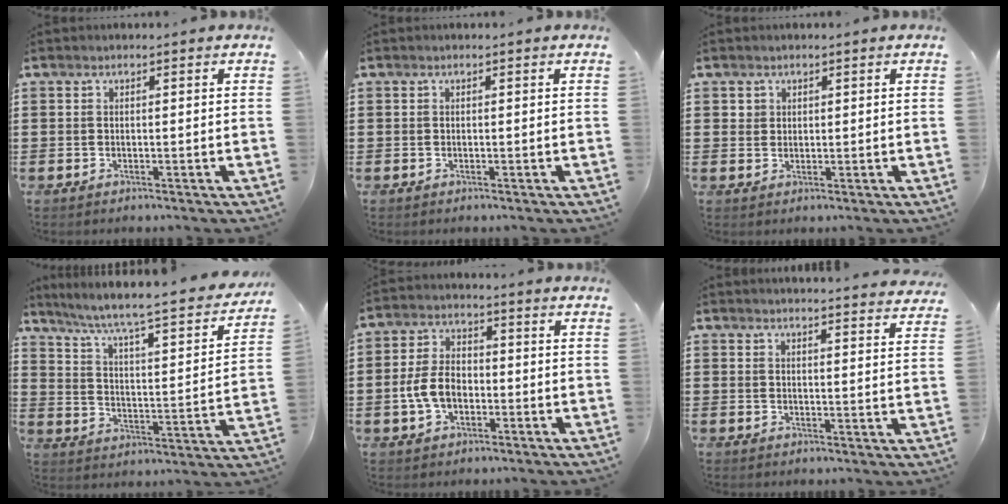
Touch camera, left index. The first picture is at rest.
{"total": 0.0}
{"total": 1.4, "force": [0.9, 1.2, 0.1], "torque": [0.003, 0.000, 0.016]}
{"total": 5.4, "force": [4.3, 0.1, 3.2], "torque": [-0.083, -0.042, 0.061]}
{"total": 6.5, "force": [-1.6, 4.1, 4.7], "torque": [-0.113, 0.005, -0.035]}
{"total": 3.0, "force": [3.0, -0.6, 0.1], "torque": [-0.005, -0.019, 0.053]}